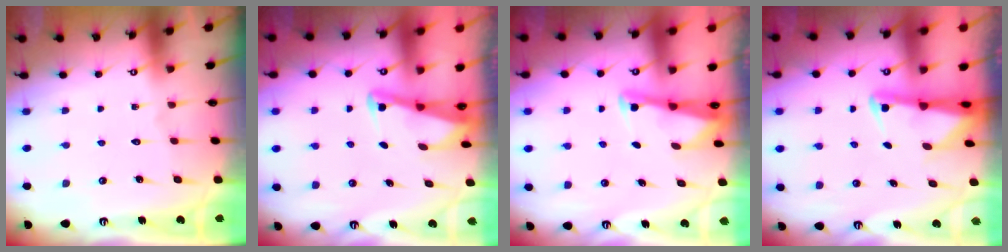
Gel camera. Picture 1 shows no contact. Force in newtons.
{"total": 2.9, "press": 2.9, "slide": 0.4}
{"total": 2.6, "press": 2.6, "slide": 0.1}
{"total": 2.1, "press": 2.1, "slide": 0.5}